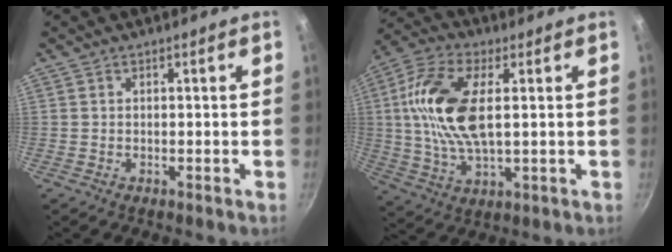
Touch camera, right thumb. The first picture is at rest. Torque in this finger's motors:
{"motor_torque": [1.63, 1.87, 1.48, -0.41, 0.50]}